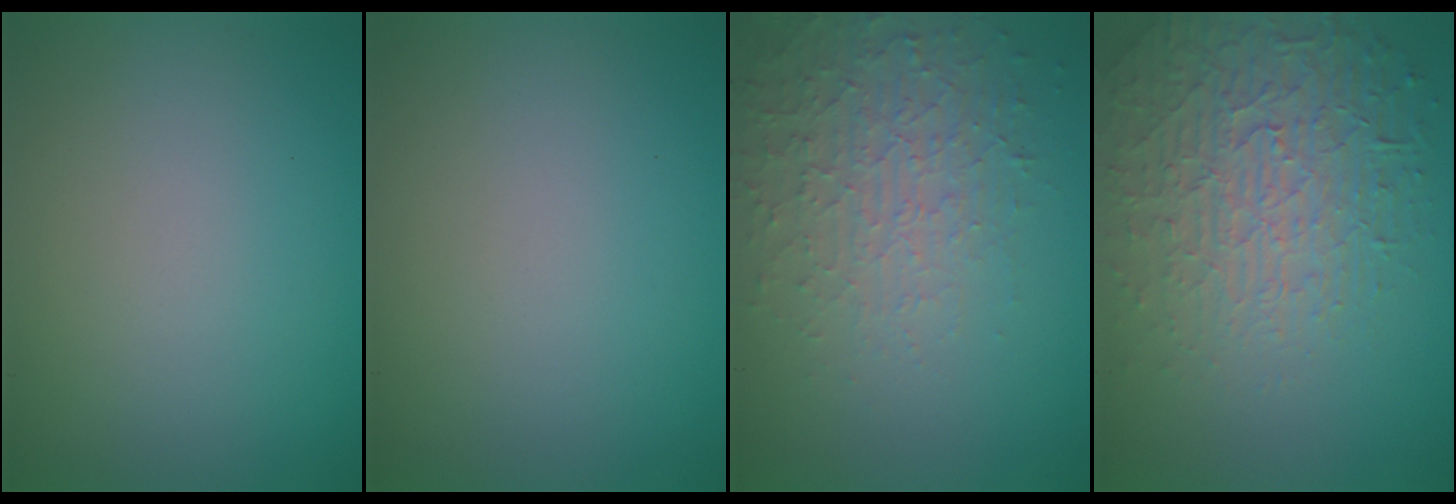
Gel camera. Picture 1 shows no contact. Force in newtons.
{"total": 0.0}
{"total": 5.1, "press": 3.4, "slide": 3.7}
{"total": 6.7, "press": 5.1, "slide": 4.4}